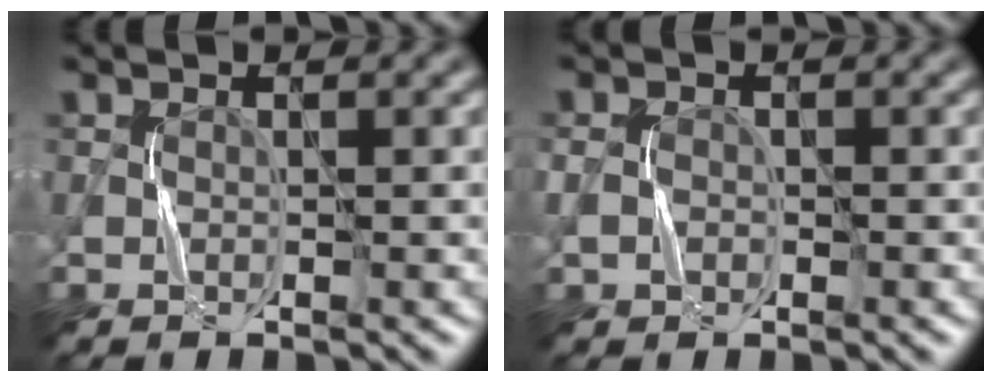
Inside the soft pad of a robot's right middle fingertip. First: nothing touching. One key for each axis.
{"total": 1.4, "fx": -0.3, "fy": 1.3, "fz": 0.6, "tx": -0.015, "ty": -0.002, "tz": -0.003}